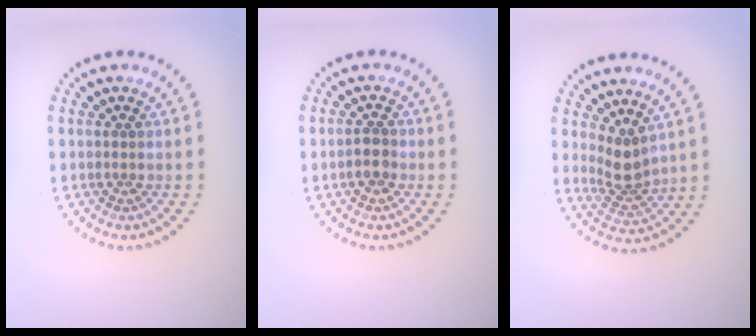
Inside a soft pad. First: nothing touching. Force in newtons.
{"total": 1.8, "press": 1.7, "slide": 0.6}
{"total": 2.9, "press": 2.1, "slide": 2.0}